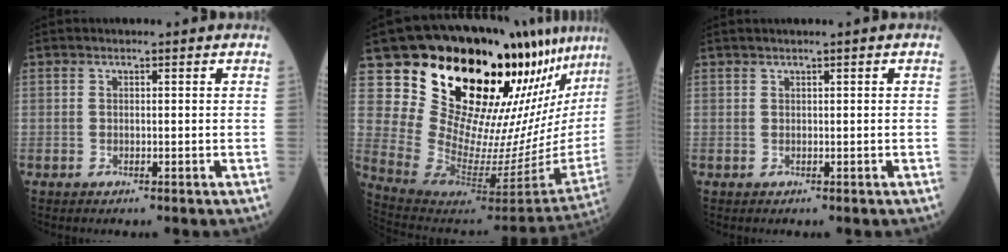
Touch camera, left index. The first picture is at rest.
{"total": 24.9, "force": [18.9, 3.8, 15.7], "torque": [-0.239, -0.094, 0.292]}
{"total": 0.6, "force": [0.5, -0.1, 0.3], "torque": [-0.006, 0.010, 0.018]}